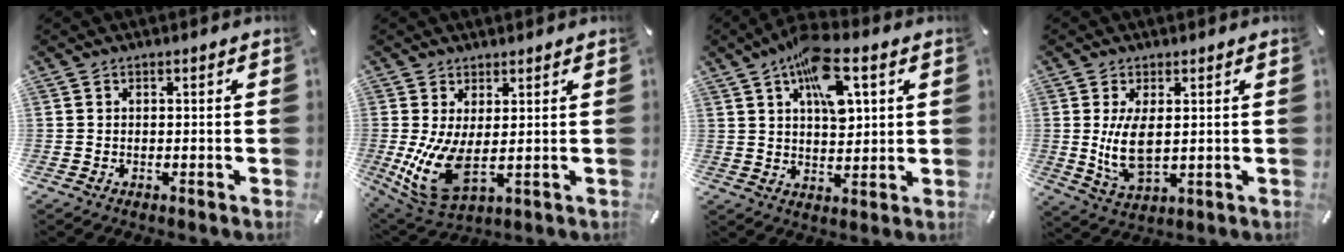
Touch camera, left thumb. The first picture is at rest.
{"total": 11.4, "force": [0.4, 5.5, 10.0], "torque": [-0.222, -0.030, 0.015]}
{"total": 12.5, "force": [5.2, 6.2, 9.5], "torque": [-0.149, -0.007, 0.090]}
{"total": 8.5, "force": [1.0, 4.0, 7.4], "torque": [-0.169, -0.016, 0.013]}